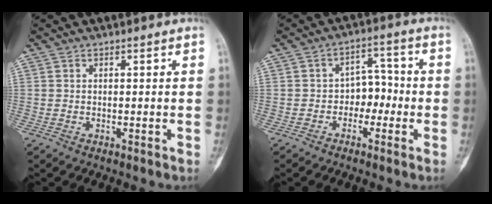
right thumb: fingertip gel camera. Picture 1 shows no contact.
{"total": 5.8, "force": [-1.6, 4.3, 3.5], "torque": [-0.018, 0.030, -0.038]}